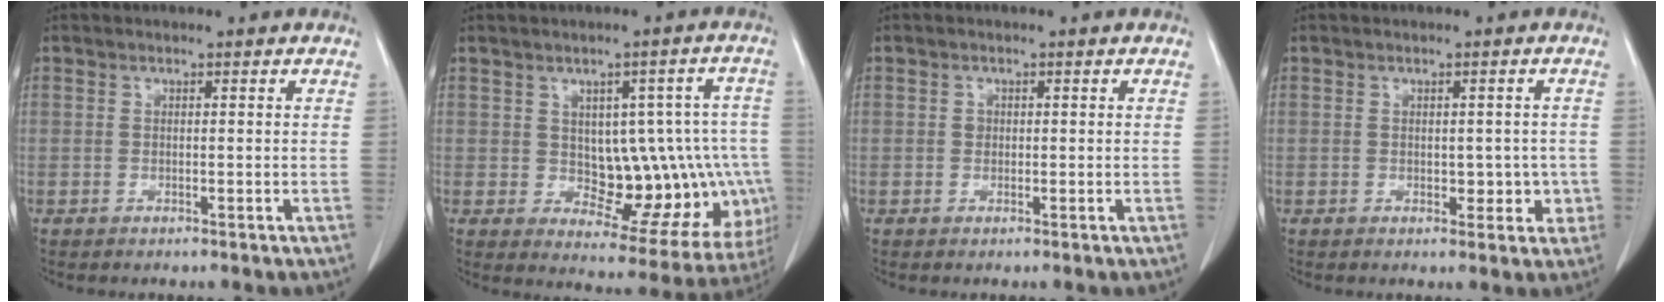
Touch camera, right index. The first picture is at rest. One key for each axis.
{"total": 14.2, "fx": -0.6, "fy": 7.7, "fz": 11.9, "tx": -0.120, "ty": 0.027, "tz": 0.012}
{"total": 0.8, "fx": 0.1, "fy": 0.7, "fz": 0.3, "tx": -0.002, "ty": 0.002, "tz": 0.002}
{"total": 3.5, "fx": -0.5, "fy": 2.4, "fz": 2.5, "tx": -0.018, "ty": 0.008, "tz": 0.000}